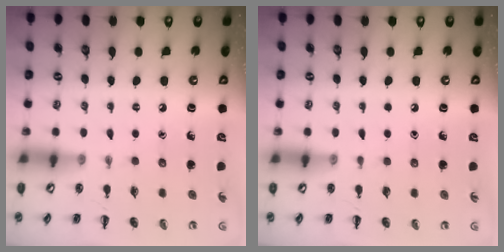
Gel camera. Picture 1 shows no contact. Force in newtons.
{"total": 0.0}